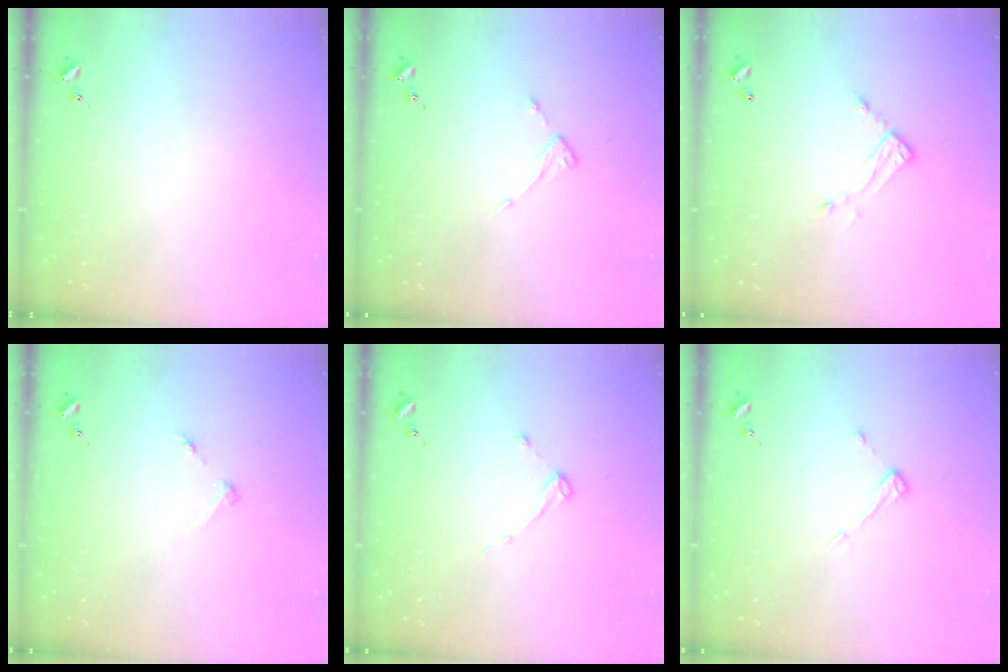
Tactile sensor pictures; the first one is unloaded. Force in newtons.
{"total": 2.6, "press": 2.6, "slide": 0.3}
{"total": 7.3, "press": 7.3, "slide": 0.3}
{"total": 2.8, "press": 2.8, "slide": 0.3}
{"total": 2.6, "press": 2.5, "slide": 0.4}
{"total": 3.9, "press": 3.9, "slide": 0.4}